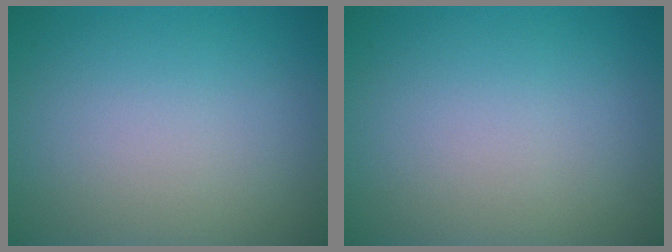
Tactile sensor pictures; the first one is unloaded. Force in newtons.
{"total": 0.0}